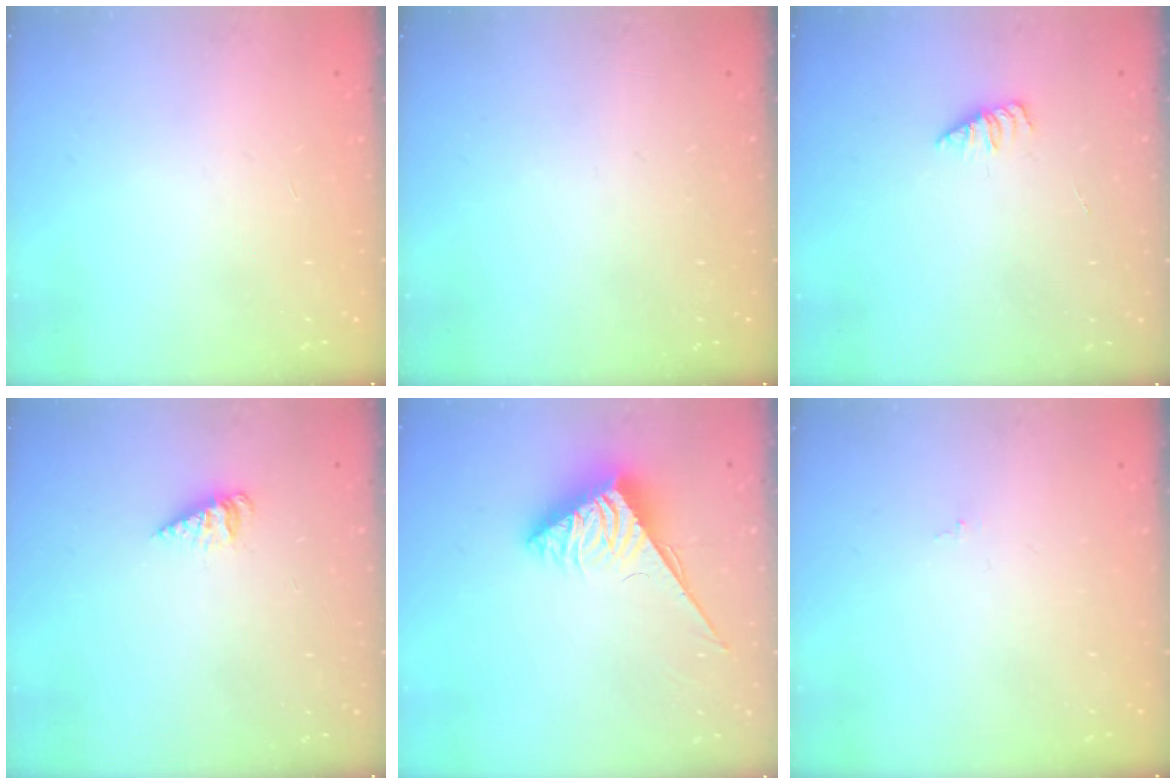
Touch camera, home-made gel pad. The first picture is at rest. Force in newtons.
{"total": 0.0}
{"total": 1.3, "press": 1.3, "slide": 0.2}
{"total": 2.8, "press": 2.8, "slide": 0.2}
{"total": 4.0, "press": 4.0, "slide": 0.6}
{"total": 0.0}